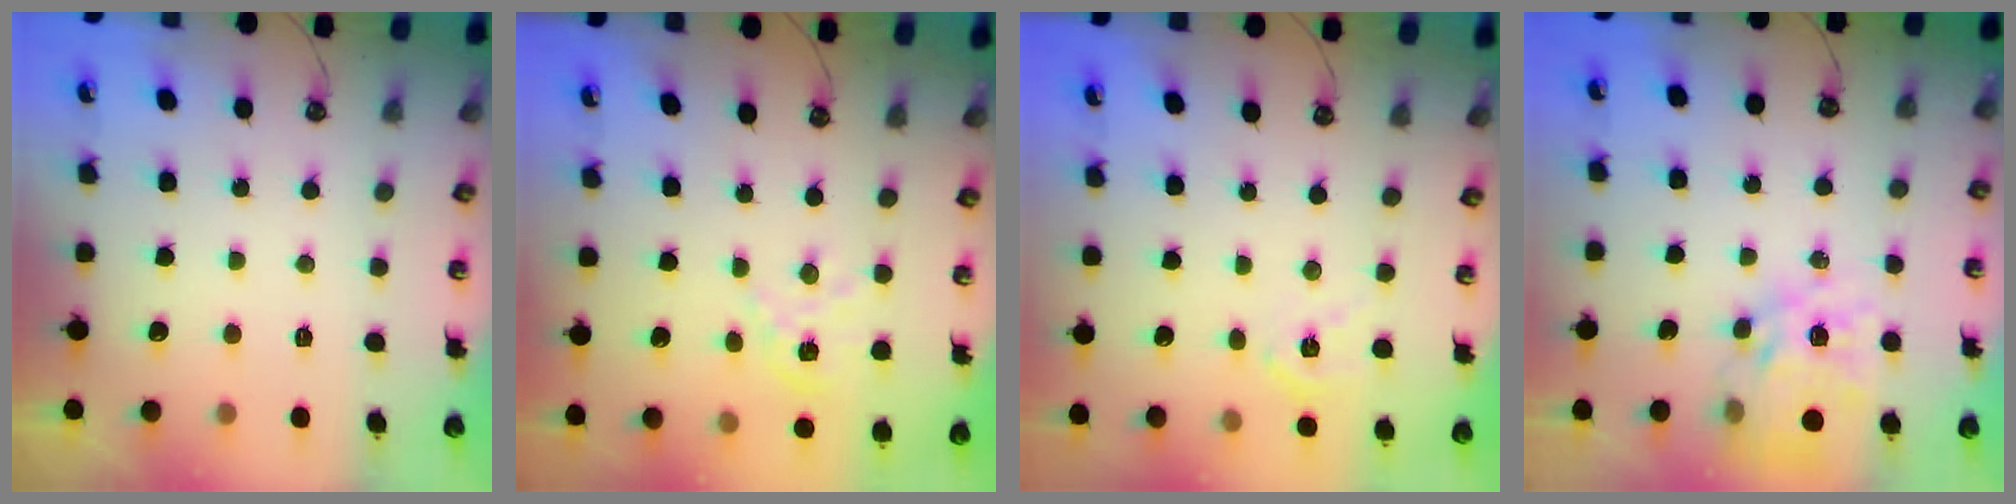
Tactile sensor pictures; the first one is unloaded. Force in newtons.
{"total": 3.5, "press": 3.5, "slide": 0.2}
{"total": 8.3, "press": 8.3, "slide": 1.1}
{"total": 14.4, "press": 14.4, "slide": 0.9}